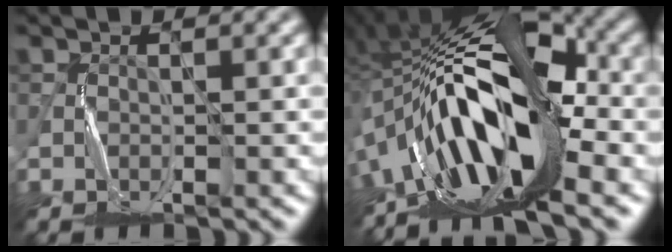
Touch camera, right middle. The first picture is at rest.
{"total": 15.2, "force": [-5.5, 4.9, 13.3], "torque": [-0.207, 0.031, -0.110]}